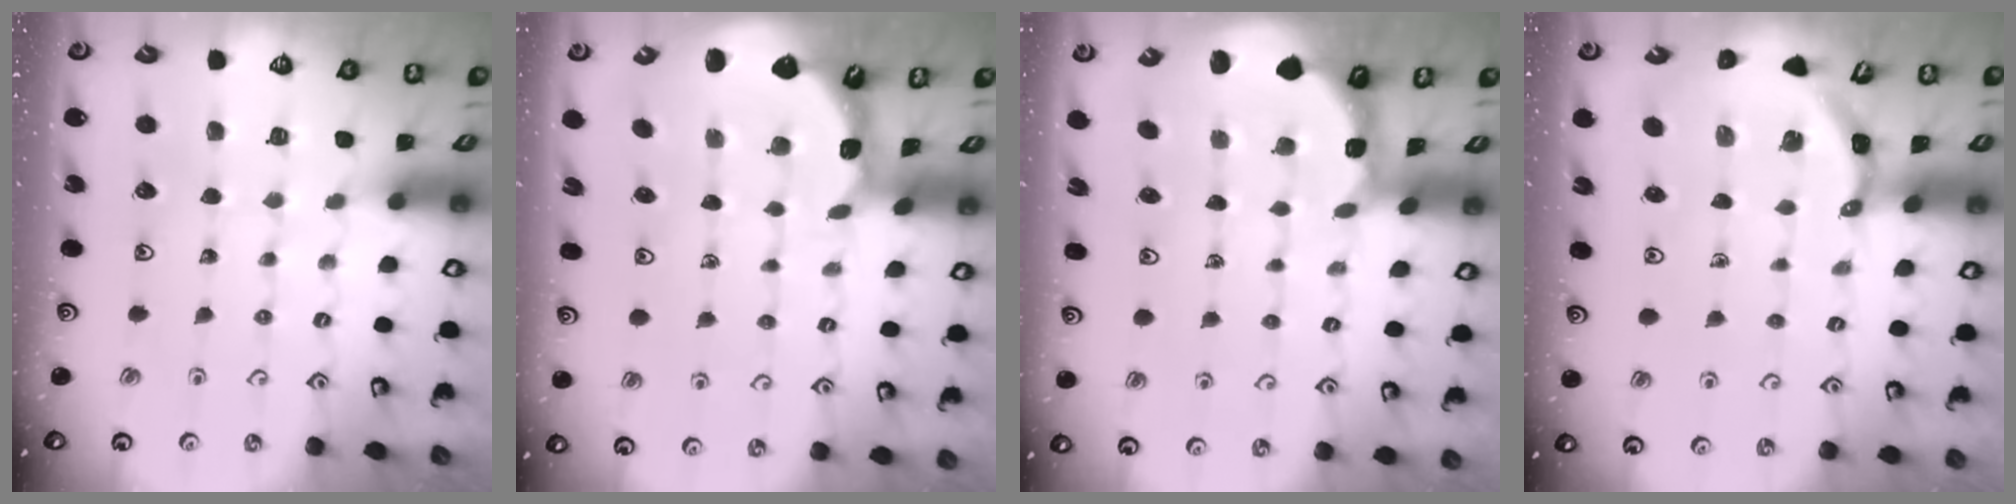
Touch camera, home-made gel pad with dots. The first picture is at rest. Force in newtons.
{"total": 1.5, "press": 1.5, "slide": 0.2}
{"total": 1.8, "press": 1.8, "slide": 0.2}
{"total": 3.5, "press": 3.5, "slide": 0.2}